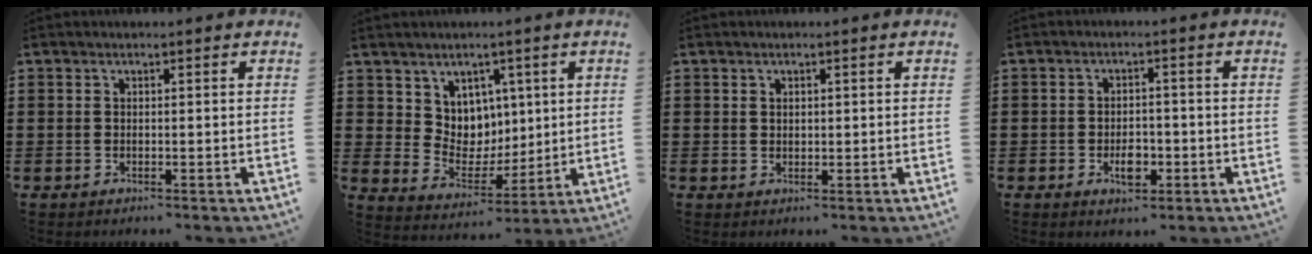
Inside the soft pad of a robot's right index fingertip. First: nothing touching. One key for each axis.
{"total": 6.9, "fx": 3.9, "fy": 5.7, "fz": 0.4, "tx": -0.042, "ty": -0.021, "tz": 0.076}
{"total": 0.9, "fx": 0.5, "fy": 0.7, "fz": 0.3, "tx": -0.007, "ty": 0.004, "tz": 0.011}
{"total": 3.8, "fx": -1.4, "fy": 2.0, "fz": 2.9, "tx": -0.041, "ty": 0.002, "tz": -0.024}